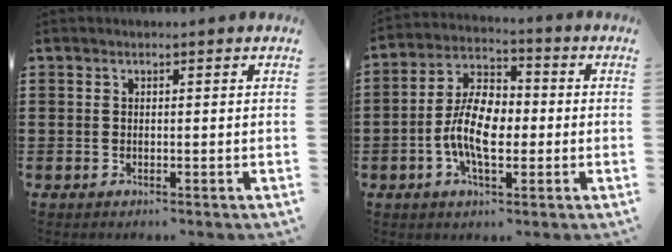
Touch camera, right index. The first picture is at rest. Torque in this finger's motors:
{"motor_torque": [2.14, 0.00, 1.05, 0.17]}